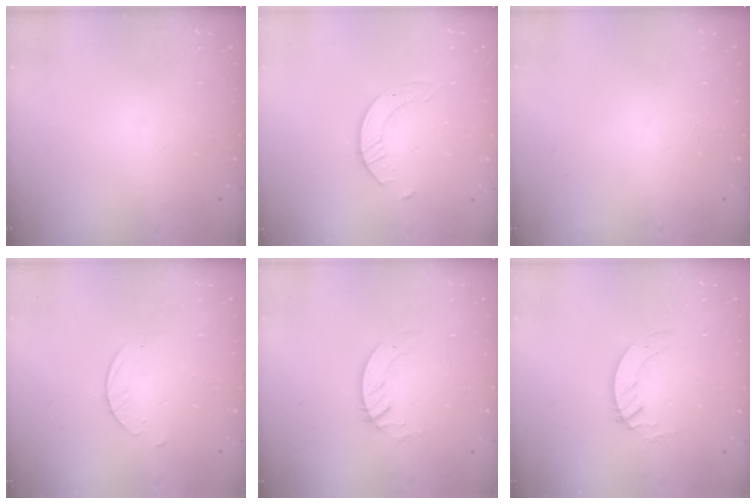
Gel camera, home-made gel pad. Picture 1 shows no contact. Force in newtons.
{"total": 2.6, "press": 2.6, "slide": 0.3}
{"total": 0.0}
{"total": 2.7, "press": 2.6, "slide": 0.3}
{"total": 3.4, "press": 3.4, "slide": 0.3}
{"total": 2.8, "press": 2.8, "slide": 0.2}